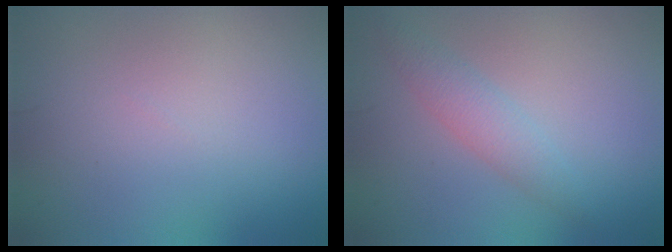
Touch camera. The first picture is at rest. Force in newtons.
{"total": 2.2, "press": 2.2, "slide": 0.1}